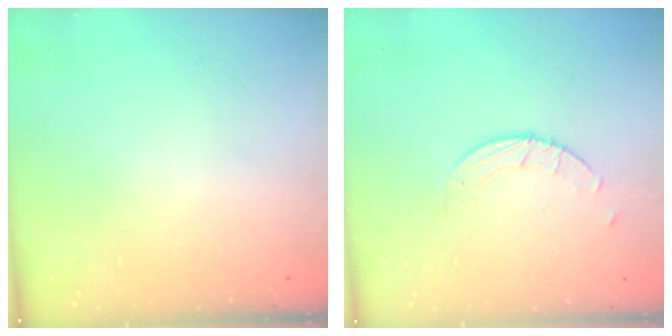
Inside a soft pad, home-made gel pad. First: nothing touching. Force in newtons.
{"total": 2.7, "press": 2.7, "slide": 0.3}